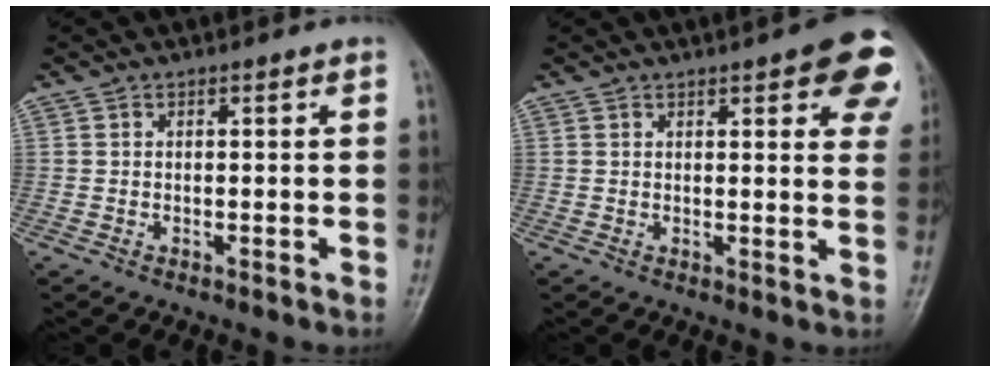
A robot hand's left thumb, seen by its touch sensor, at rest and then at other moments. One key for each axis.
{"total": 11.4, "fx": 5.5, "fy": 3.6, "fz": 9.3, "tx": -0.078, "ty": -0.015, "tz": 0.058}